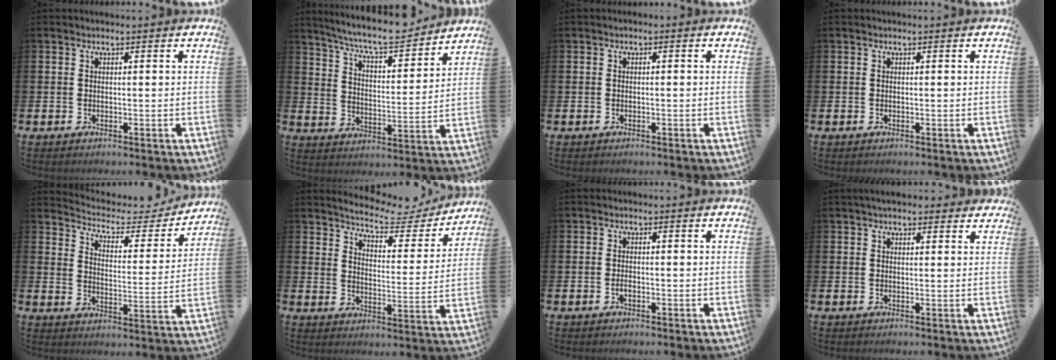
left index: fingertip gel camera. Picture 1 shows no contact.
{"total": 8.7, "force": [8.1, 1.1, 2.8], "torque": [-0.075, -0.055, 0.141]}
{"total": 0.6, "force": [-0.5, 0.2, 0.2], "torque": [-0.010, 0.001, -0.009]}
{"total": 0.0}
{"total": 5.1, "force": [4.7, 1.8, 1.2], "torque": [-0.041, -0.040, 0.071]}
{"total": 6.1, "force": [5.8, 1.4, 1.5], "torque": [-0.038, -0.048, 0.091]}
{"total": 1.0, "force": [-0.4, 0.4, 0.8], "torque": [-0.019, 0.001, -0.007]}
{"total": 2.4, "force": [2.2, 0.8, 0.6], "torque": [-0.013, -0.002, 0.040]}